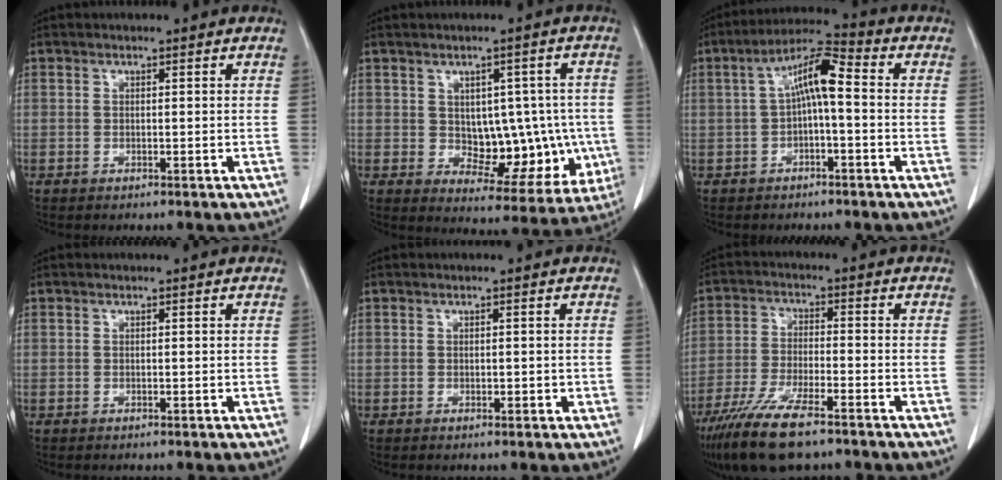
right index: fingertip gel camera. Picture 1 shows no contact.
{"total": 11.9, "force": [-0.6, 6.9, 9.6], "torque": [-0.106, 0.019, 0.019]}
{"total": 7.9, "force": [0.3, 1.6, 7.7], "torque": [-0.141, 0.033, 0.001]}
{"total": 0.0}
{"total": 0.9, "force": [-0.1, 0.6, 0.7], "torque": [-0.007, 0.000, 0.000]}
{"total": 11.8, "force": [-8.5, 2.4, 7.9], "torque": [-0.150, -0.027, -0.149]}